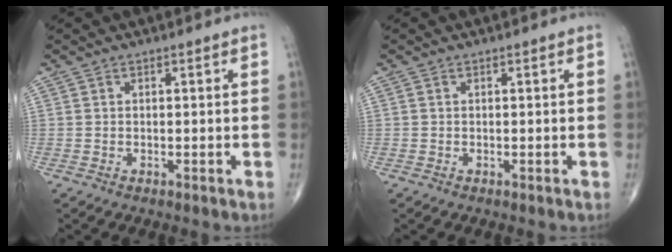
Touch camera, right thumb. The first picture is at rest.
{"total": 0.0}